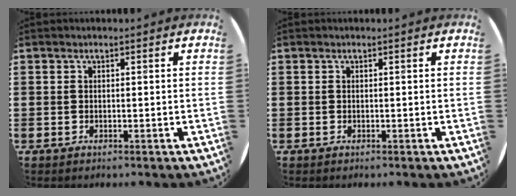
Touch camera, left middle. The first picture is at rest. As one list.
[{"total": 0.0}]